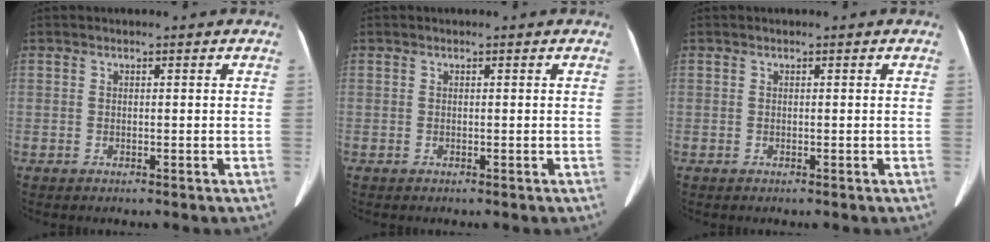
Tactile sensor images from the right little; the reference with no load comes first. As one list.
[{"total": 0.0}, {"total": 0.0}]